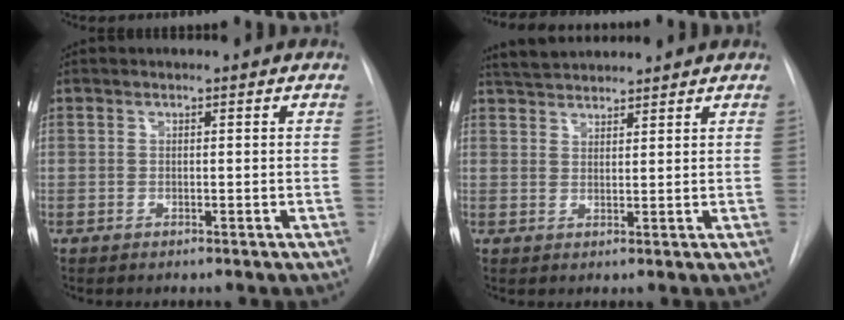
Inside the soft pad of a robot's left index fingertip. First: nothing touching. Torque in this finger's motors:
{"motor_torque": [-0.13, -0.47, 0.20, 0.06]}